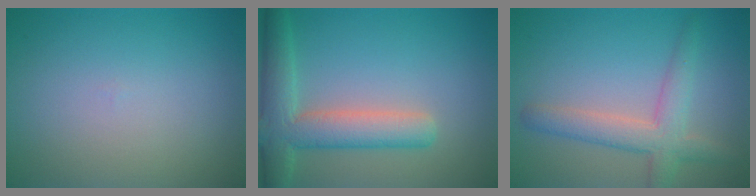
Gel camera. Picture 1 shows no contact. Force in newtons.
{"total": 6.0, "press": 6.0, "slide": 0.4}
{"total": 4.1, "press": 4.1, "slide": 0.2}